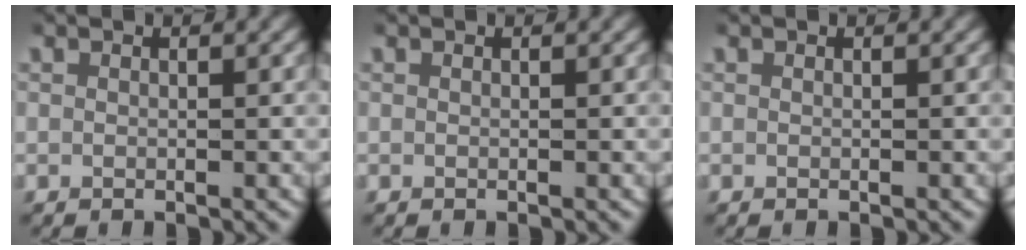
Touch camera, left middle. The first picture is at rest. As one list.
[{"total": 0.0}, {"total": 0.0}]